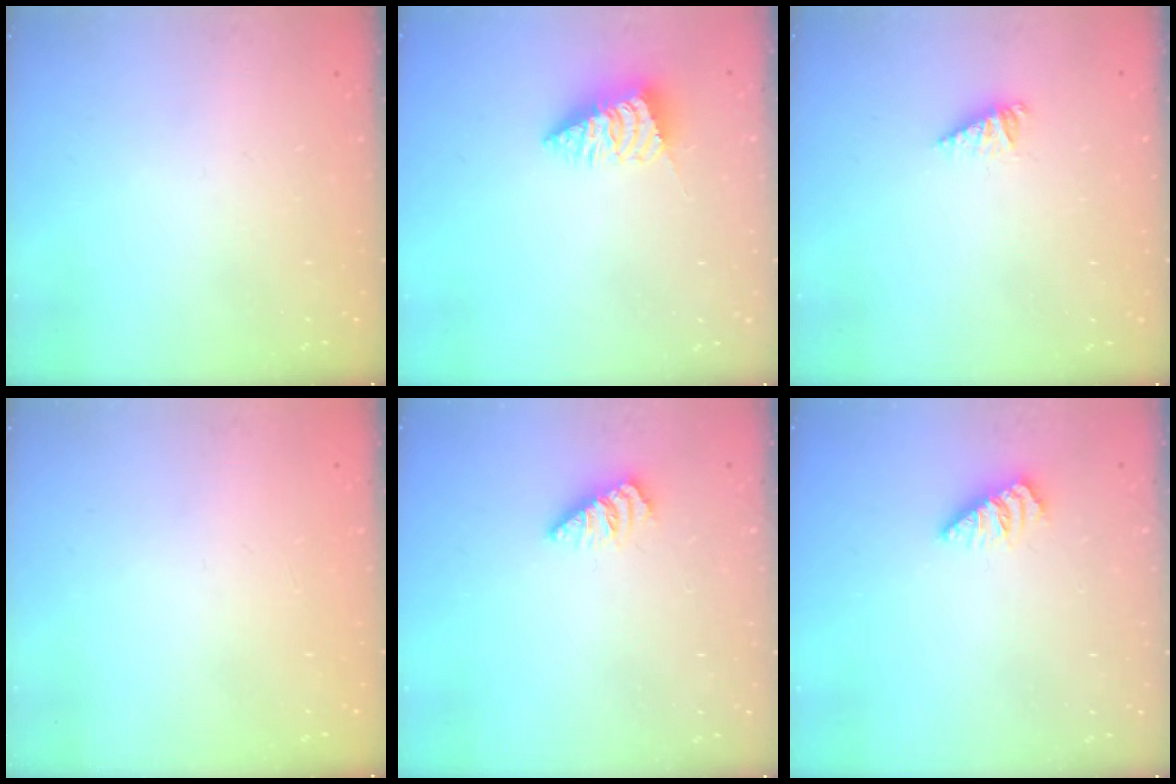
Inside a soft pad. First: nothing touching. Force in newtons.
{"total": 2.6, "press": 2.6, "slide": 0.1}
{"total": 1.7, "press": 1.7, "slide": 0.2}
{"total": 0.0}
{"total": 0.0}
{"total": 0.0}